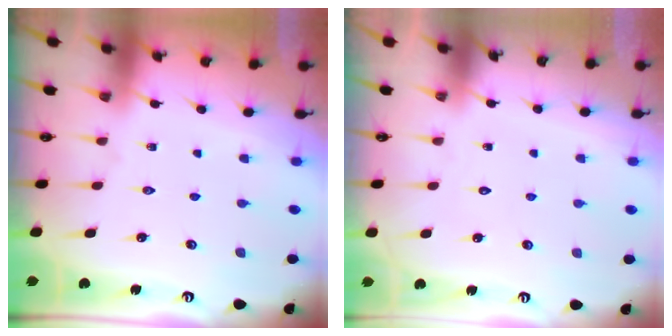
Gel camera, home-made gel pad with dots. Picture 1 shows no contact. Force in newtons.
{"total": 1.6, "press": 1.6, "slide": 0.1}